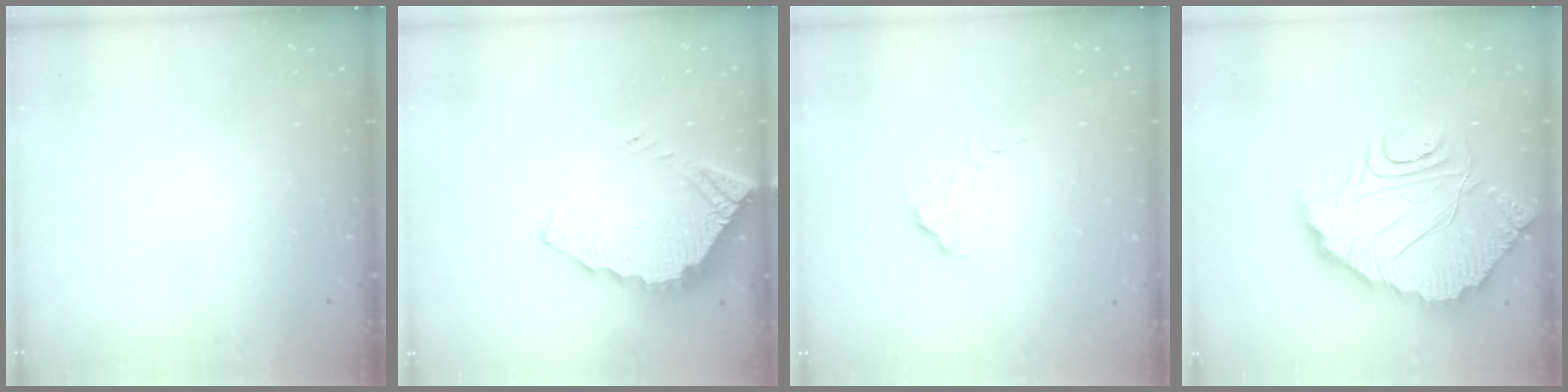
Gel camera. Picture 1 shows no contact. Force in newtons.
{"total": 3.8, "press": 3.8, "slide": 0.3}
{"total": 2.9, "press": 2.9, "slide": 0.1}
{"total": 13.9, "press": 13.9, "slide": 1.3}